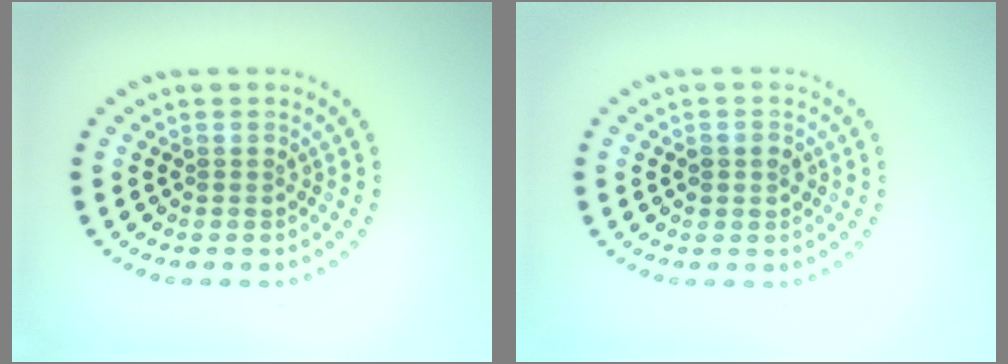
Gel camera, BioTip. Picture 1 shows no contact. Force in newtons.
{"total": 1.3, "press": 1.3, "slide": 0.1}